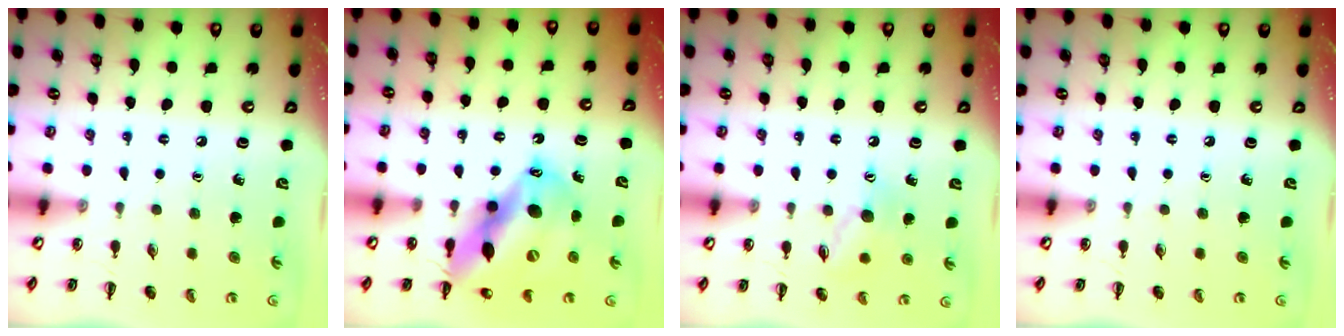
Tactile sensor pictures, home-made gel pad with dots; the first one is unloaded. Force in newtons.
{"total": 18.4, "press": 17.6, "slide": 5.3}
{"total": 9.9, "press": 9.9, "slide": 0.7}
{"total": 0.0}